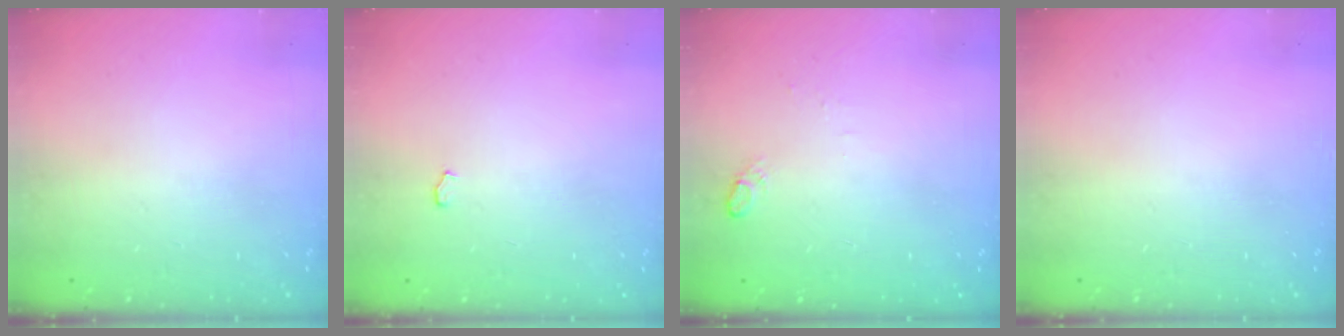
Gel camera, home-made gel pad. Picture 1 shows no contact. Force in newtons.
{"total": 3.7, "press": 2.8, "slide": 2.5}
{"total": 6.2, "press": 4.6, "slide": 4.1}
{"total": 0.0}